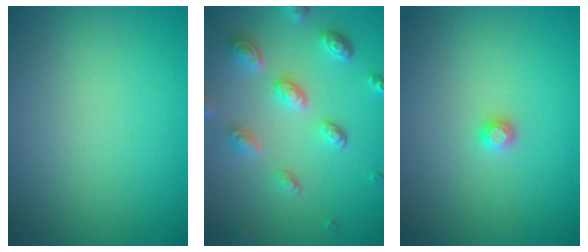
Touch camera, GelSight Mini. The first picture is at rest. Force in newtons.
{"total": 4.5, "press": 3.7, "slide": 2.6}
{"total": 0.8, "press": 0.8, "slide": 0.1}